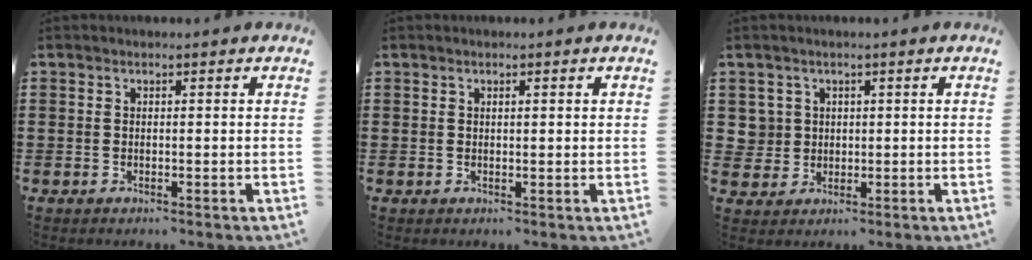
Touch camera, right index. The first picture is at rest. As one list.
[{"total": 0.7, "force": [0.2, 0.1, 0.6], "torque": [-0.012, 0.000, 0.004]}, {"total": 2.9, "force": [0.6, 2.8, 0.3], "torque": [-0.021, 0.009, 0.011]}]